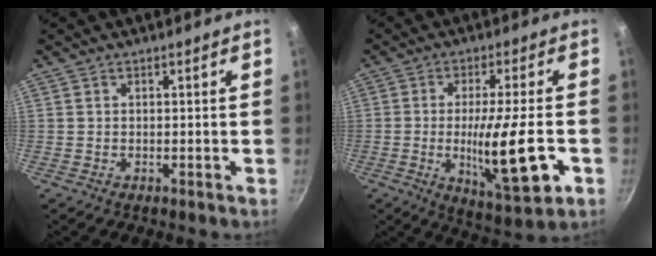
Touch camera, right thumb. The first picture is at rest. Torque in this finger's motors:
{"motor_torque": [1.96, 1.77, 1.51, -0.03, 0.26]}